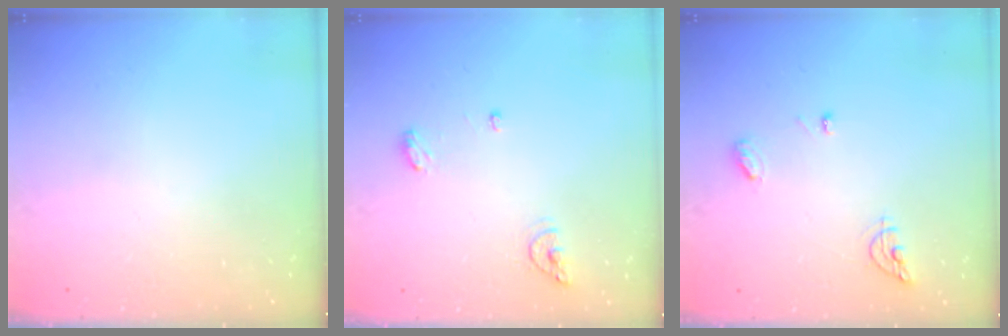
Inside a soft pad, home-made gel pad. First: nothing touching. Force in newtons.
{"total": 10.0, "press": 7.3, "slide": 6.9}
{"total": 6.7, "press": 6.7, "slide": 0.3}